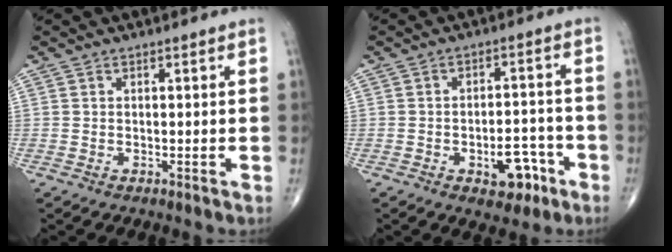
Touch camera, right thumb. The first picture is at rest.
{"total": 7.7, "force": [-3.6, 4.3, 5.3], "torque": [-0.045, 0.034, -0.045]}